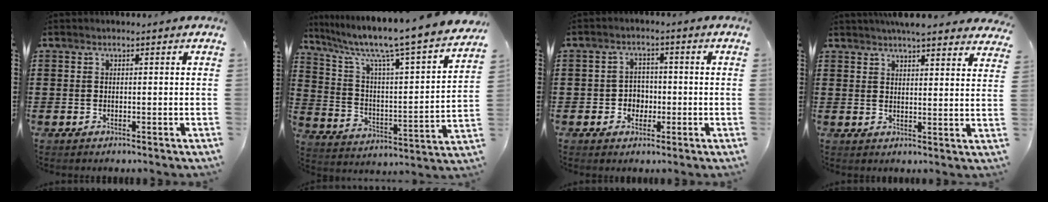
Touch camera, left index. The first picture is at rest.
{"total": 8.5, "force": [7.0, 0.0, 4.8], "torque": [-0.123, -0.060, 0.104]}
{"total": 3.0, "force": [-1.0, 2.6, 1.1], "torque": [-0.030, 0.005, -0.024]}
{"total": 5.1, "force": [4.8, 0.4, 1.7], "torque": [-0.045, -0.010, 0.089]}